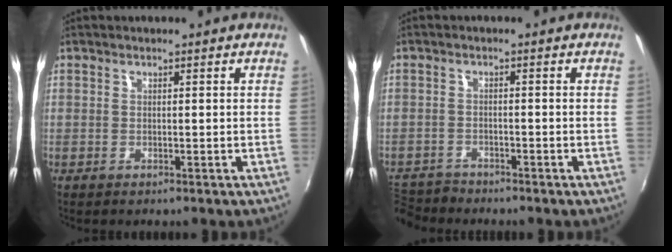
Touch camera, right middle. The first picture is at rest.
{"total": 6.3, "force": [-5.8, 2.2, 0.7], "torque": [-0.037, -0.003, -0.109]}